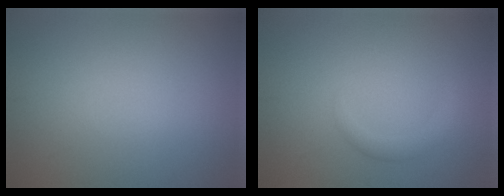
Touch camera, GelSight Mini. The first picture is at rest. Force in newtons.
{"total": 1.6, "press": 1.6, "slide": 0.0}